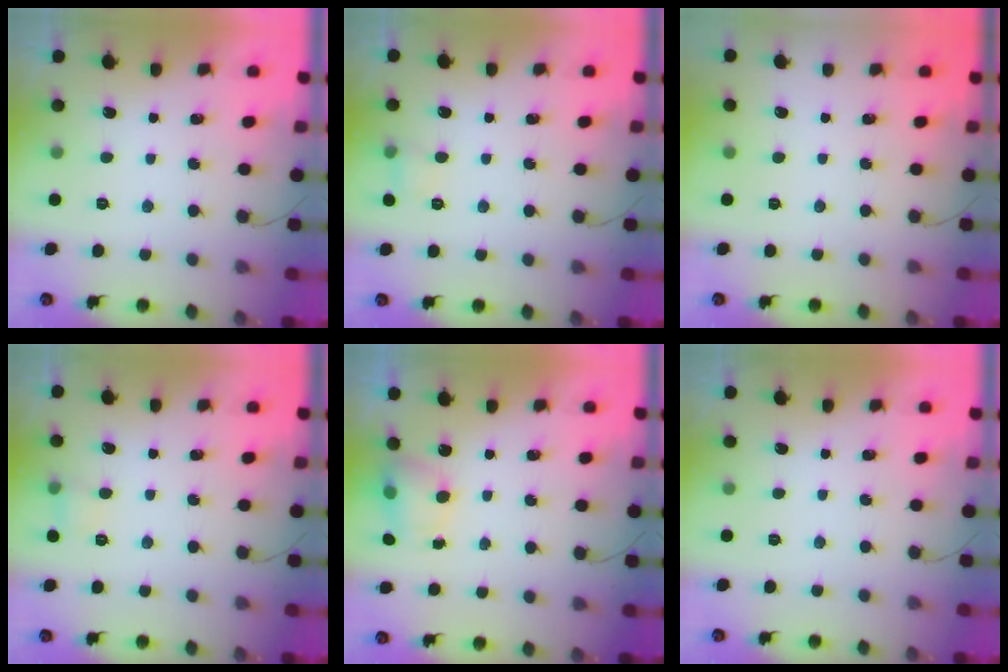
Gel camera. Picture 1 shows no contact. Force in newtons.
{"total": 4.5, "press": 4.3, "slide": 1.3}
{"total": 0.0}
{"total": 4.5, "press": 4.3, "slide": 1.3}
{"total": 5.1, "press": 5.0, "slide": 0.7}
{"total": 0.0}